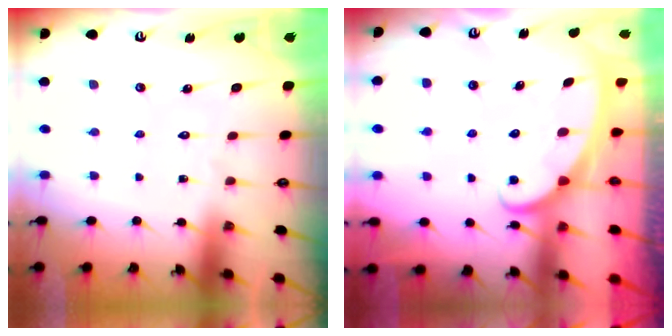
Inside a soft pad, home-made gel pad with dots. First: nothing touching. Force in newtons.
{"total": 2.5, "press": 2.5, "slide": 0.3}